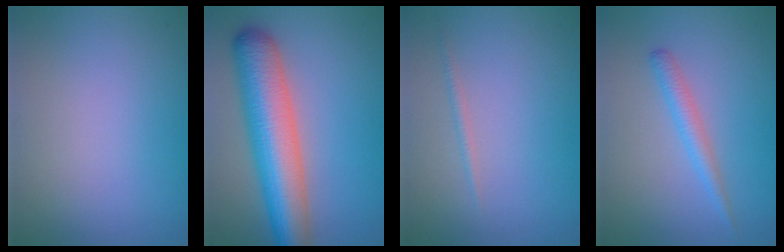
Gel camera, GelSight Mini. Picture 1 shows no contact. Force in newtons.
{"total": 9.0, "press": 9.0, "slide": 0.4}
{"total": 0.7, "press": 0.7, "slide": 0.0}
{"total": 1.8, "press": 1.8, "slide": 0.0}